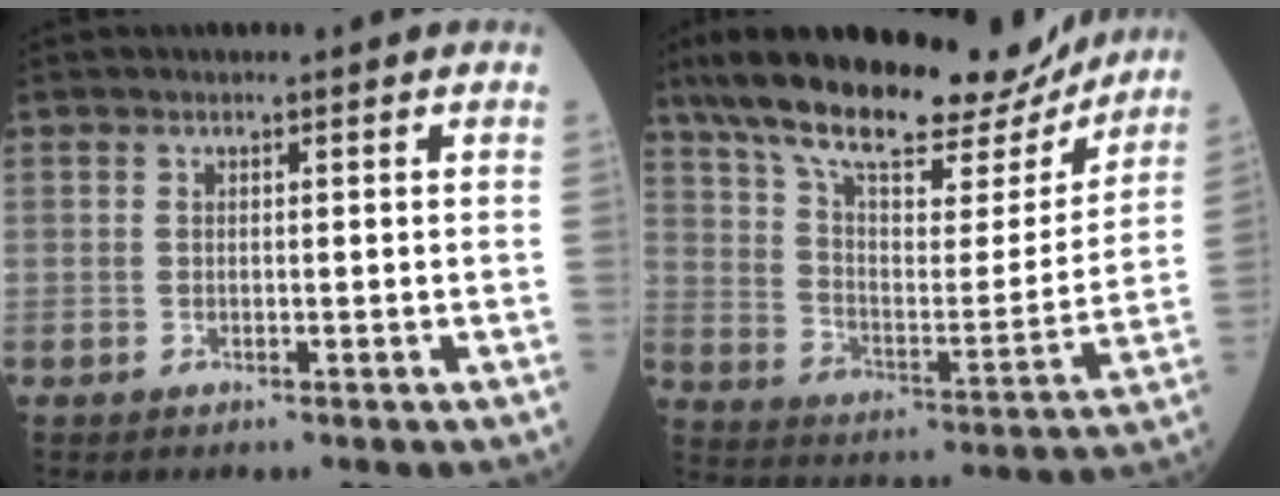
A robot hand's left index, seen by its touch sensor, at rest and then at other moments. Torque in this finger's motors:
{"motor_torque": [0.77, -1.36, 0.89, 0.10]}